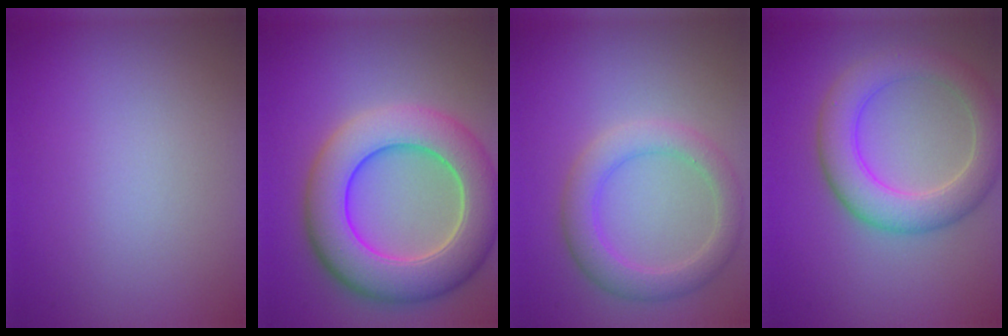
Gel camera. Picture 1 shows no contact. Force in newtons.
{"total": 9.7, "press": 9.7, "slide": 0.3}
{"total": 3.8, "press": 3.8, "slide": 0.3}
{"total": 5.7, "press": 5.7, "slide": 0.6}